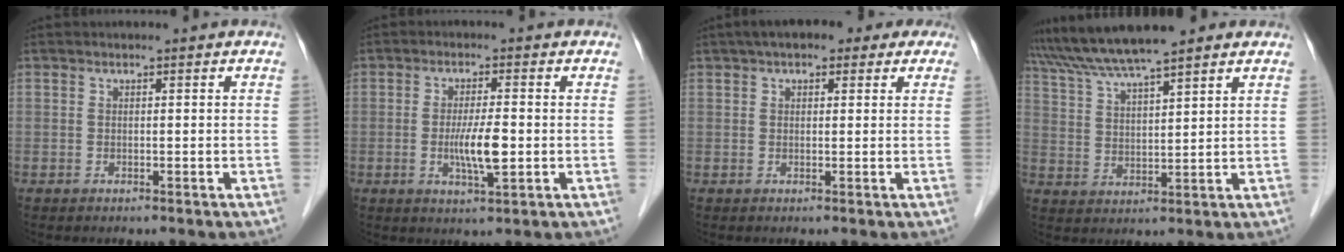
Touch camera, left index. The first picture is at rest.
{"total": 5.3, "force": [-0.8, 0.6, 5.2], "torque": [-0.103, -0.010, -0.012]}
{"total": 8.1, "force": [5.5, 3.6, 4.7], "torque": [-0.059, 0.041, 0.071]}
{"total": 11.2, "force": [9.6, 0.6, 5.6], "torque": [-0.105, 0.037, 0.165]}